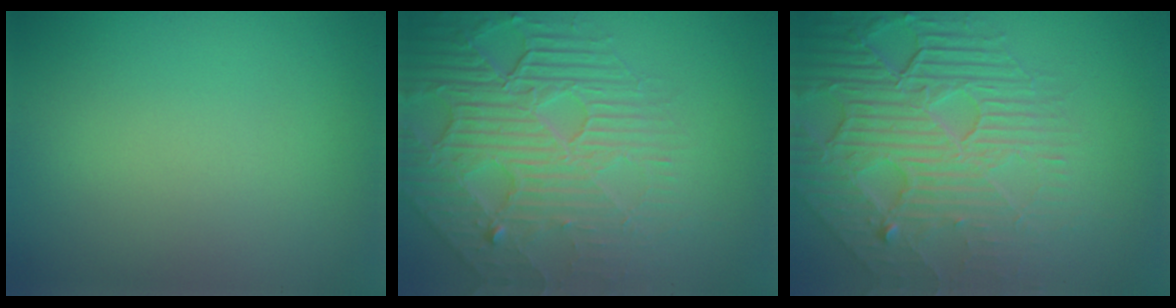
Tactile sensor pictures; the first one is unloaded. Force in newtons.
{"total": 7.0, "press": 5.5, "slide": 4.4}
{"total": 8.8, "press": 5.9, "slide": 6.5}